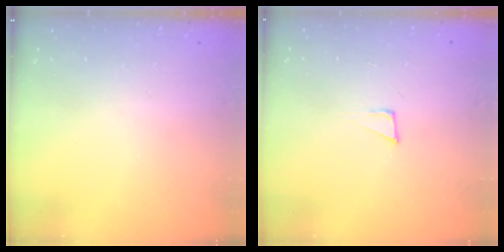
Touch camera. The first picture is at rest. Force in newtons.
{"total": 5.5, "press": 5.4, "slide": 0.8}